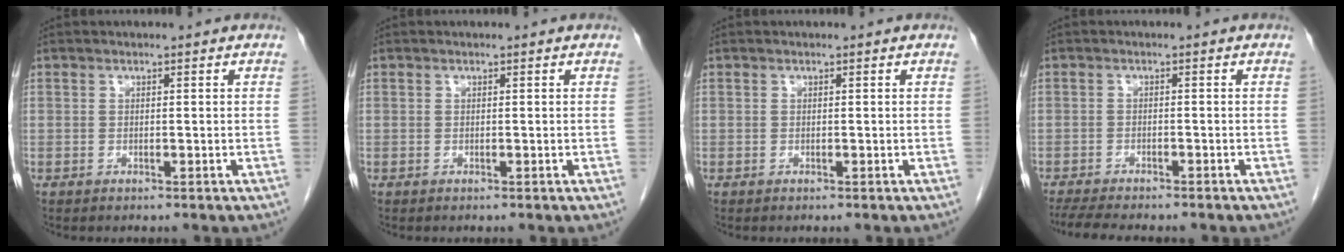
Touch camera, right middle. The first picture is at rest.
{"total": 0.0}
{"total": 0.0}
{"total": 8.2, "force": [-7.0, 1.4, 3.9], "torque": [-0.064, -0.011, -0.104]}